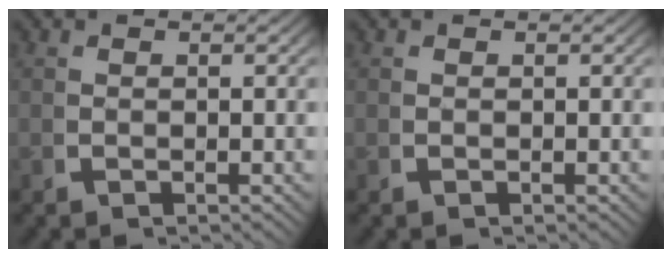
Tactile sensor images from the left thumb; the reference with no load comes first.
{"total": 0.0}